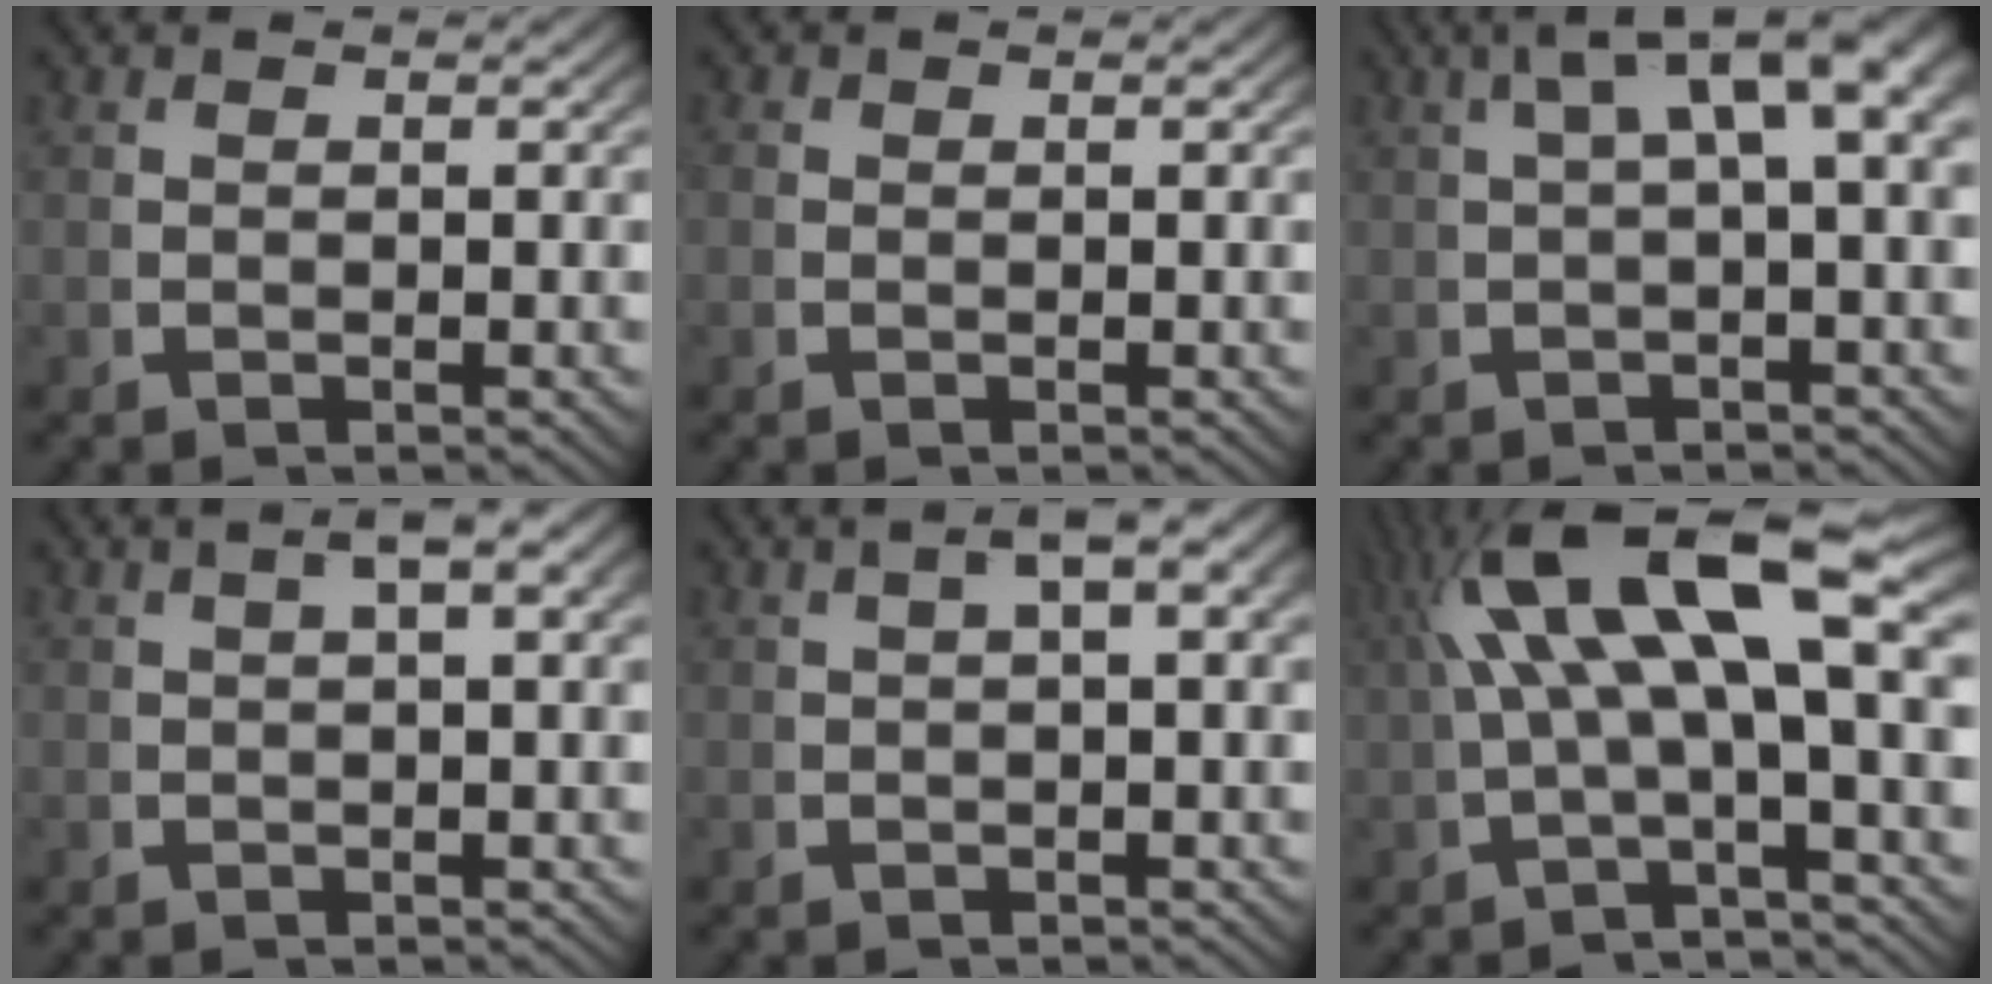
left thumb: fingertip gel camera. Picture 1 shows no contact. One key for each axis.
{"total": 0.0}
{"total": 7.7, "fx": 2.9, "fy": 3.2, "fz": 6.4, "tx": -0.083, "ty": 0.033, "tz": 0.028}
{"total": 3.8, "fx": 1.3, "fy": 1.1, "fz": 3.4, "tx": -0.043, "ty": 0.022, "tz": 0.016}
{"total": 4.4, "fx": 1.5, "fy": 1.4, "fz": 3.9, "tx": -0.052, "ty": 0.026, "tz": 0.017}
{"total": 9.3, "fx": 1.4, "fy": 3.8, "fz": 8.4, "tx": -0.154, "ty": 0.006, "tz": 0.025}